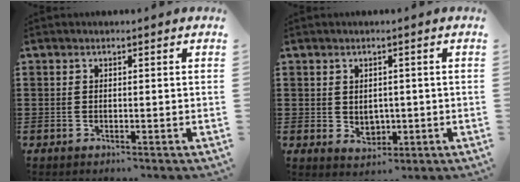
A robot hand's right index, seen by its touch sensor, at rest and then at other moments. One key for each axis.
{"total": 2.7, "fx": 0.4, "fy": 2.2, "fz": 1.5, "tx": -0.018, "ty": -0.001, "tz": 0.004}